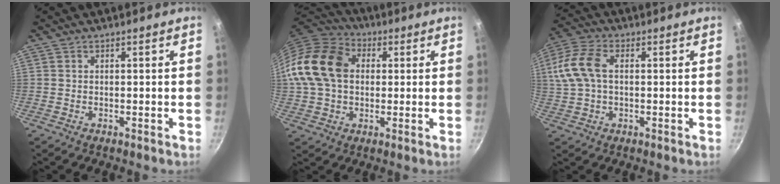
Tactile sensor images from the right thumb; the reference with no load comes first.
{"total": 16.1, "force": [2.1, 12.2, 10.3], "torque": [-0.175, 0.026, 0.023]}
{"total": 11.2, "force": [1.6, 6.9, 8.6], "torque": [-0.184, 0.021, 0.023]}